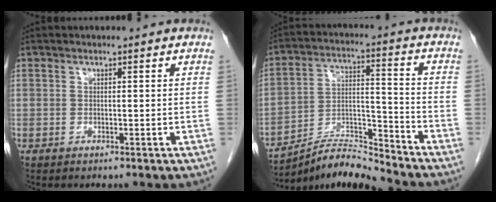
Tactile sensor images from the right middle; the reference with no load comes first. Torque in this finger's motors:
{"motor_torque": [1.25, -0.89, 0.04, 0.03]}